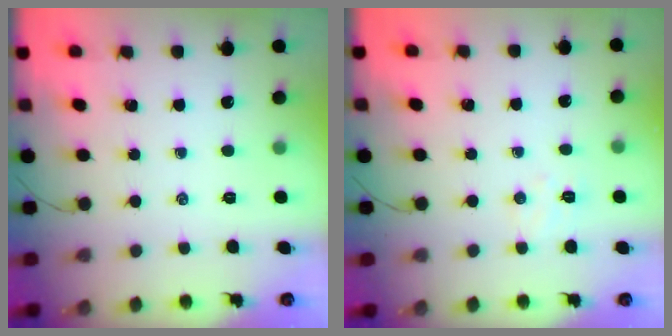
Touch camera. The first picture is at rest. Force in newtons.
{"total": 4.2, "press": 4.1, "slide": 0.9}